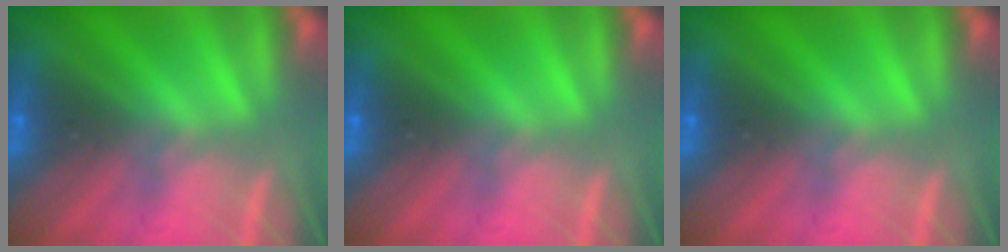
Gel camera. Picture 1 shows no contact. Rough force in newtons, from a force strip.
{"total": 0.0}
{"total": 0.0}